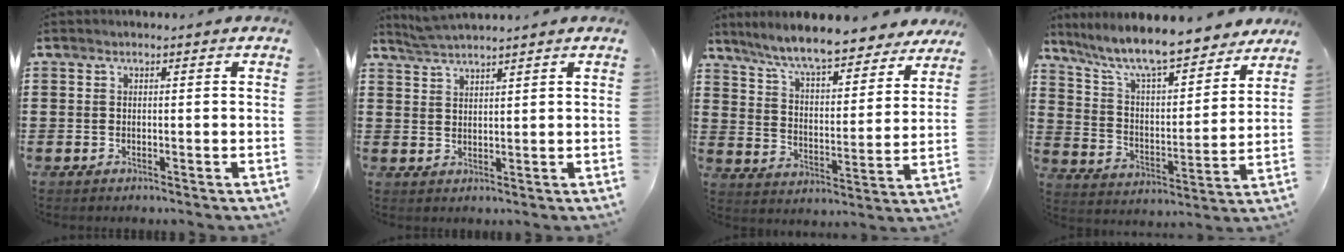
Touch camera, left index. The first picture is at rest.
{"total": 2.9, "force": [2.8, -0.4, 0.5], "torque": [-0.017, -0.001, 0.053]}
{"total": 8.8, "force": [7.9, 0.4, 3.7], "torque": [-0.103, -0.044, 0.138]}
{"total": 9.2, "force": [8.2, 0.8, 4.2], "torque": [-0.115, -0.052, 0.138]}